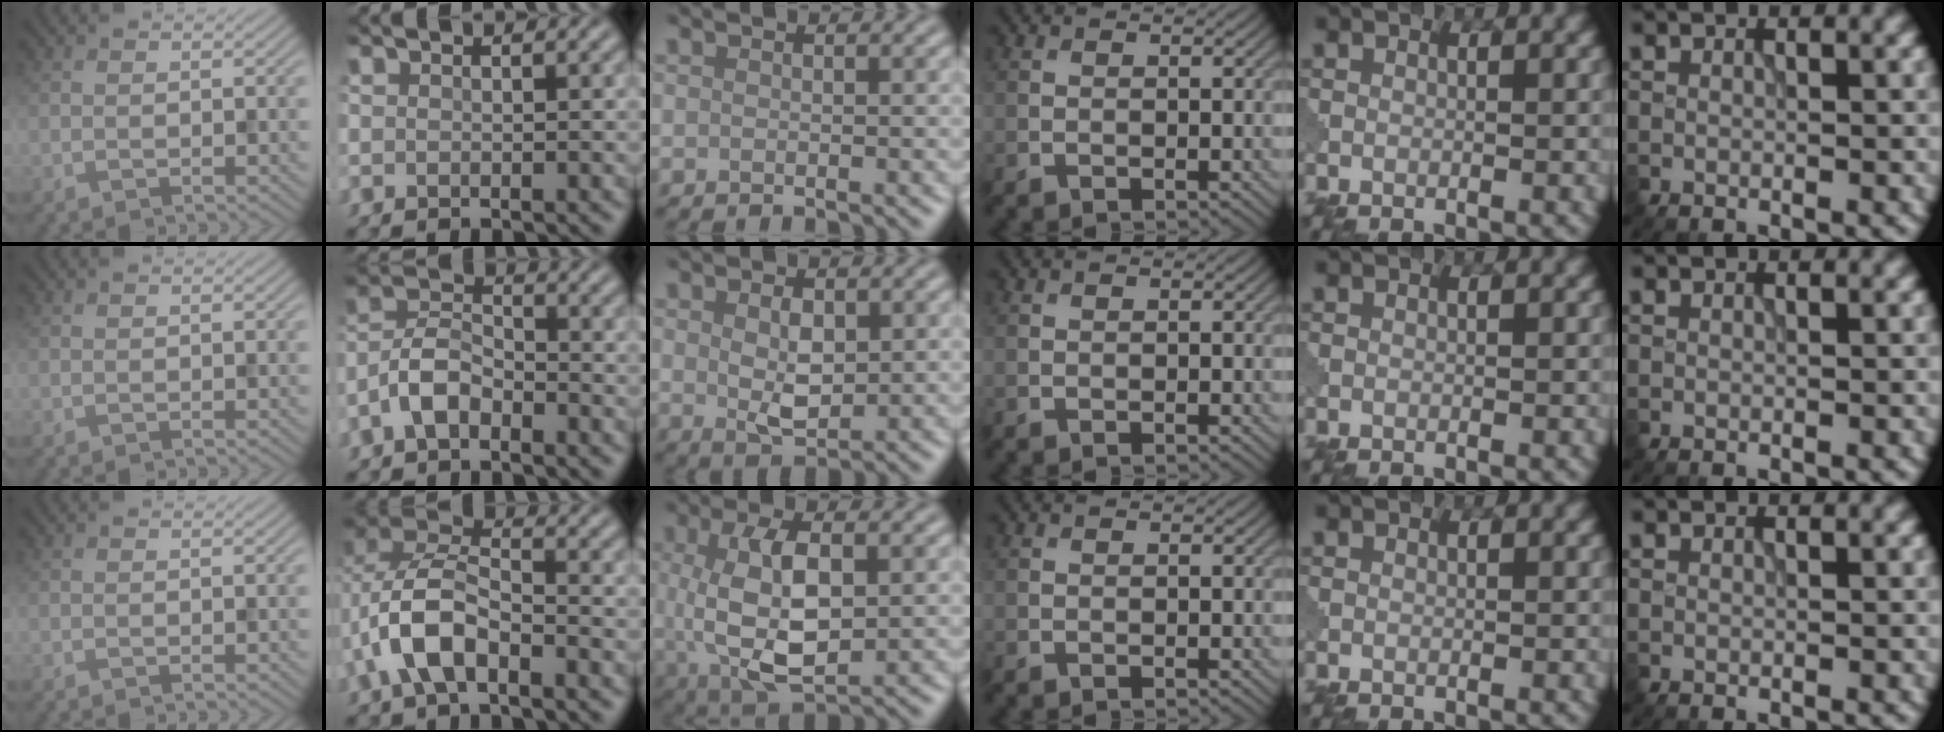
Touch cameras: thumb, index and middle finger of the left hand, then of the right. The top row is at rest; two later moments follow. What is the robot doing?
{"motion": "disassemble", "object": "puzzle pieces"}